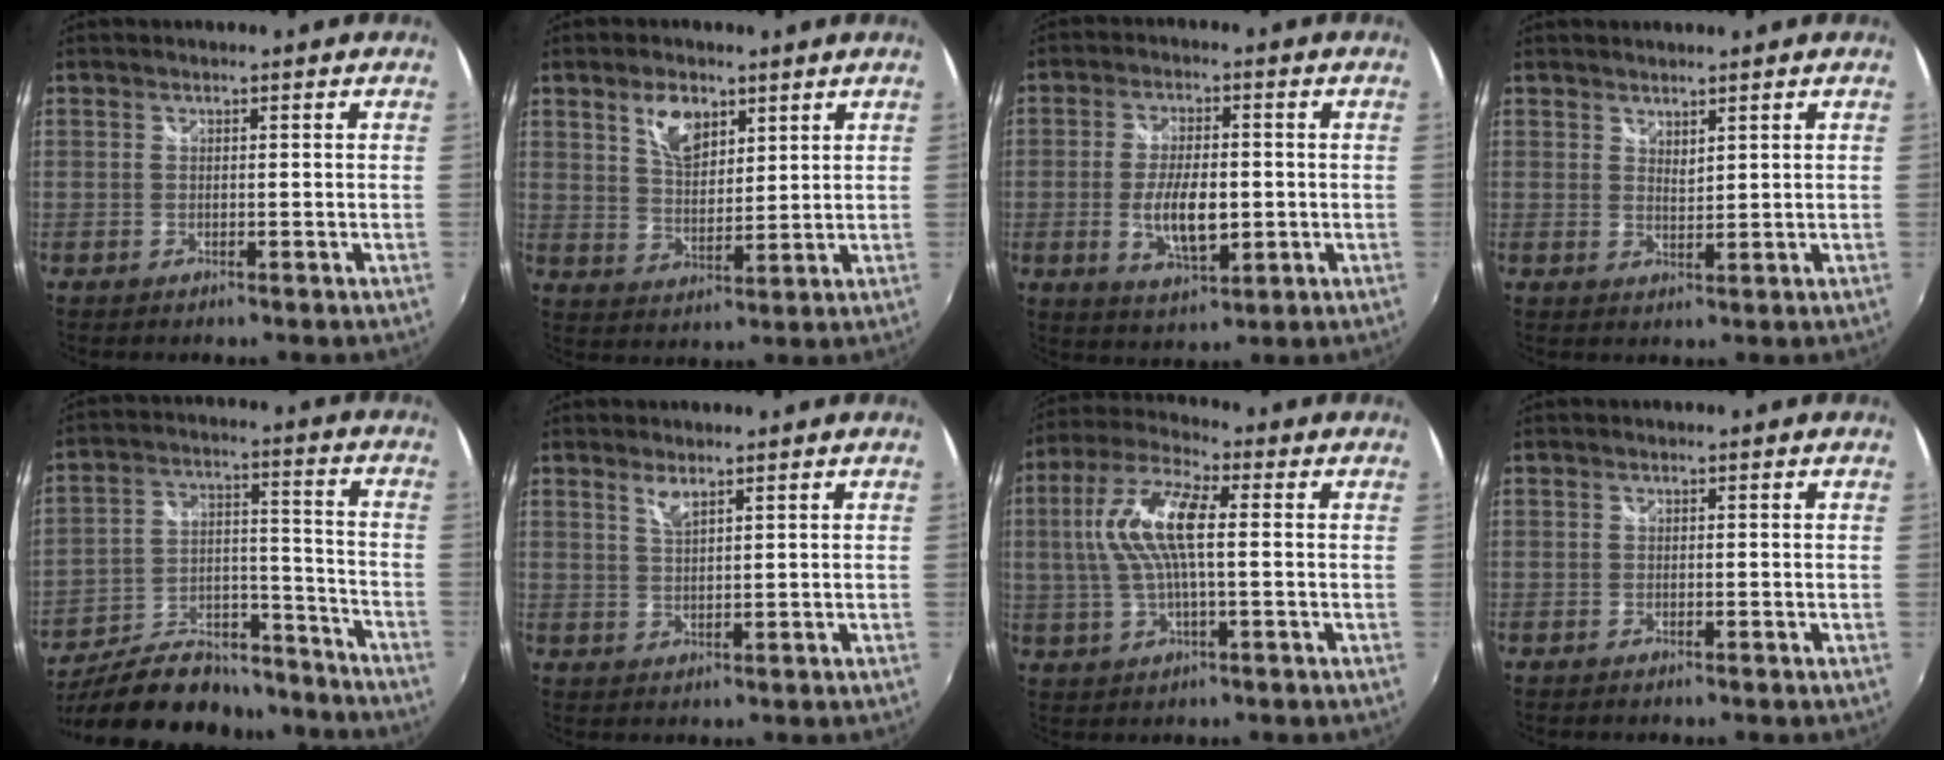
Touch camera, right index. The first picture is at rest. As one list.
[{"total": 7.2, "force": [4.0, 3.8, 4.6], "torque": [-0.078, 0.008, 0.074]}, {"total": 9.2, "force": [-1.4, 3.9, 8.2], "torque": [-0.156, -0.008, -0.020]}, {"total": 1.9, "force": [1.7, 0.6, 0.7], "torque": [-0.010, 0.000, 0.029]}, {"total": 23.7, "force": [-19.3, 9.8, 9.6], "torque": [-0.184, 0.032, -0.271]}, {"total": 2.5, "force": [1.8, 0.5, 1.7], "torque": [-0.030, -0.001, 0.030]}, {"total": 11.9, "force": [1.3, 3.6, 11.3], "torque": [-0.224, 0.013, 0.022]}, {"total": 0.0}]